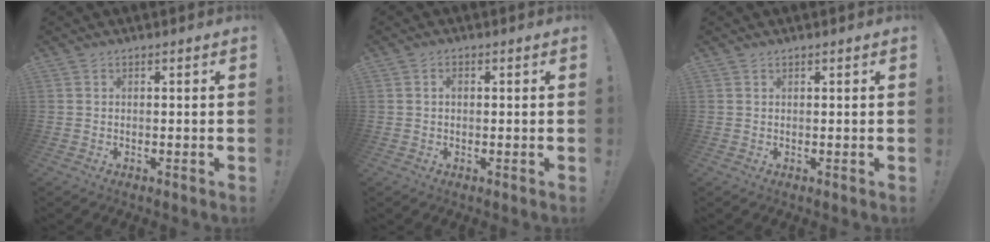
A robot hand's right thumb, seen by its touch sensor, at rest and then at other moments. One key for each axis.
{"total": 1.2, "fx": 0.2, "fy": 0.8, "fz": 0.9, "tx": -0.016, "ty": 0.003, "tz": 0.002}
{"total": 0.5, "fx": 0.5, "fy": 0.0, "fz": 0.2, "tx": -0.001, "ty": -0.001, "tz": 0.008}